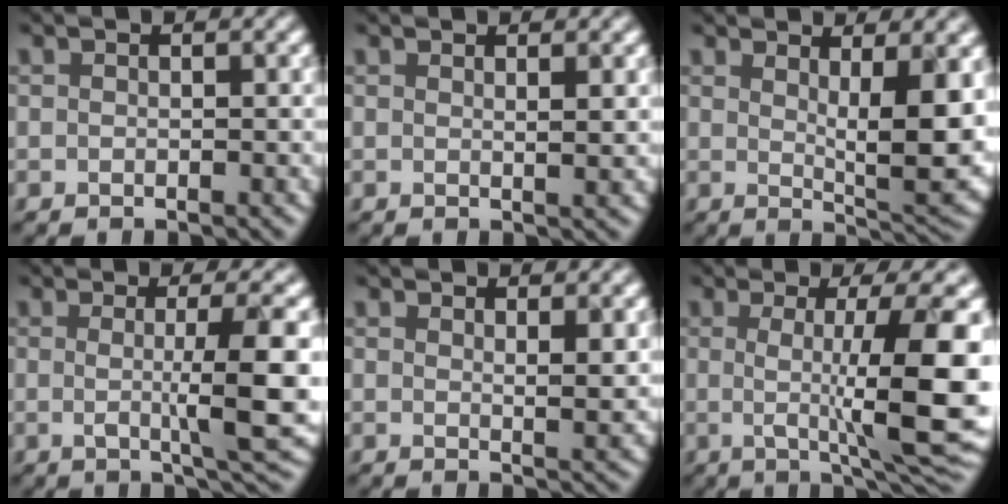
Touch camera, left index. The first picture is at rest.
{"total": 1.2, "force": [0.8, 0.3, 0.8], "torque": [-0.001, 0.002, 0.008]}
{"total": 7.2, "force": [1.7, 2.1, 6.6], "torque": [-0.103, -0.016, 0.033]}
{"total": 6.5, "force": [-0.1, 1.1, 6.4], "torque": [-0.096, -0.005, 0.000]}
{"total": 2.3, "force": [1.6, 0.6, 1.5], "torque": [-0.015, -0.004, 0.027]}
{"total": 11.2, "force": [-0.1, 2.6, 10.9], "torque": [-0.143, -0.007, 0.003]}